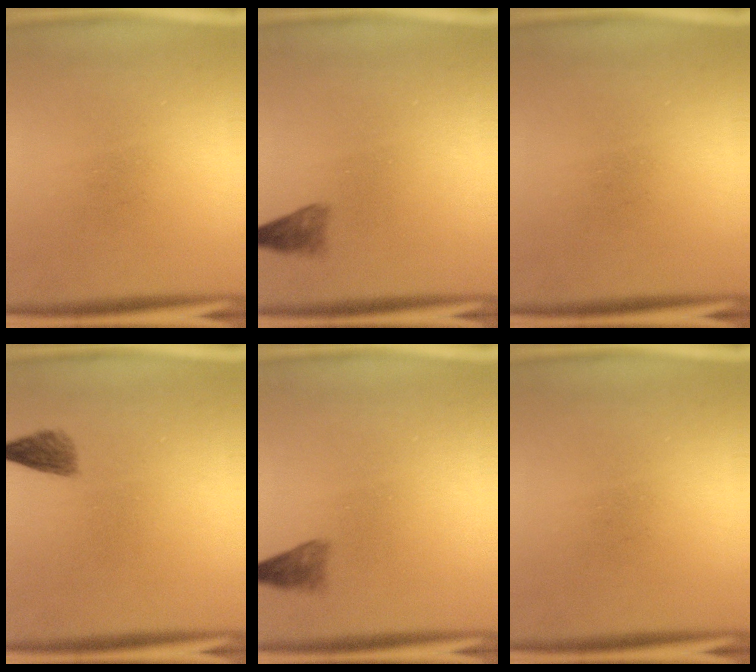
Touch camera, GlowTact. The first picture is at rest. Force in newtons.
{"total": 1.9}
{"total": 0.0}
{"total": 2.2}
{"total": 1.9}
{"total": 0.0}